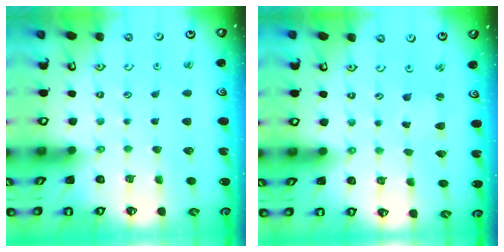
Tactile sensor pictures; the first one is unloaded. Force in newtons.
{"total": 1.7, "press": 1.7, "slide": 0.4}